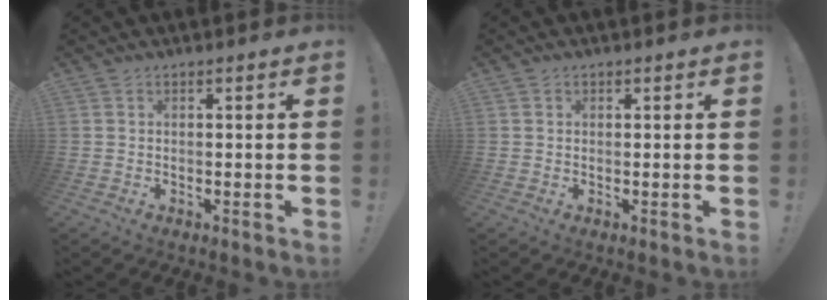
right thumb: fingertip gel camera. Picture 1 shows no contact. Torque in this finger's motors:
{"motor_torque": [0.25, -0.17, -0.38, 0.07, 0.01]}